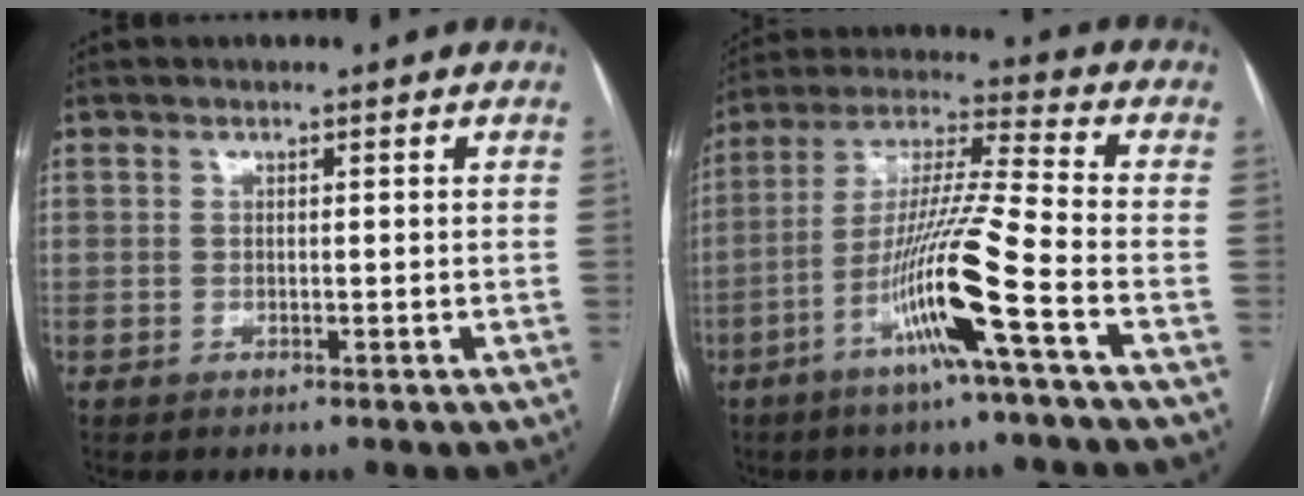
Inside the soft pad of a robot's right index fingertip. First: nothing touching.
{"total": 13.7, "force": [-5.8, -1.4, 12.3], "torque": [-0.240, -0.003, -0.113]}